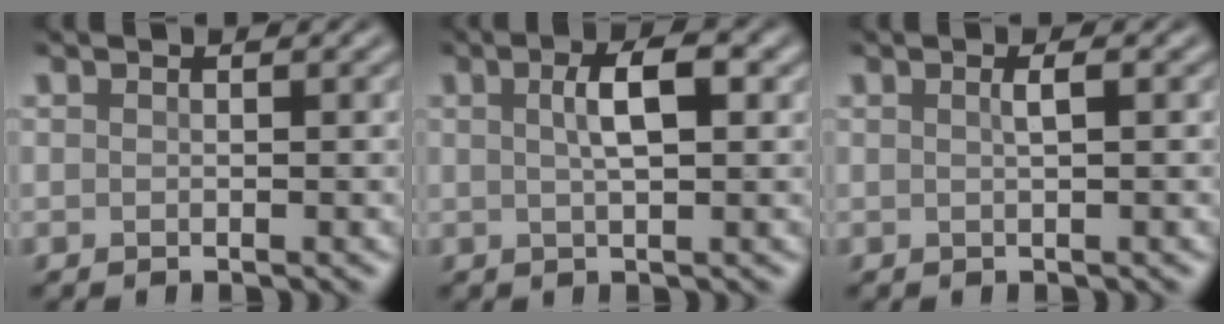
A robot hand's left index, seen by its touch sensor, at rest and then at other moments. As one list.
[{"total": 3.3, "force": [0.9, 0.9, 3.1], "torque": [-0.053, 0.009, 0.013]}, {"total": 1.2, "force": [0.2, 0.3, 1.1], "torque": [-0.018, 0.008, 0.001]}]